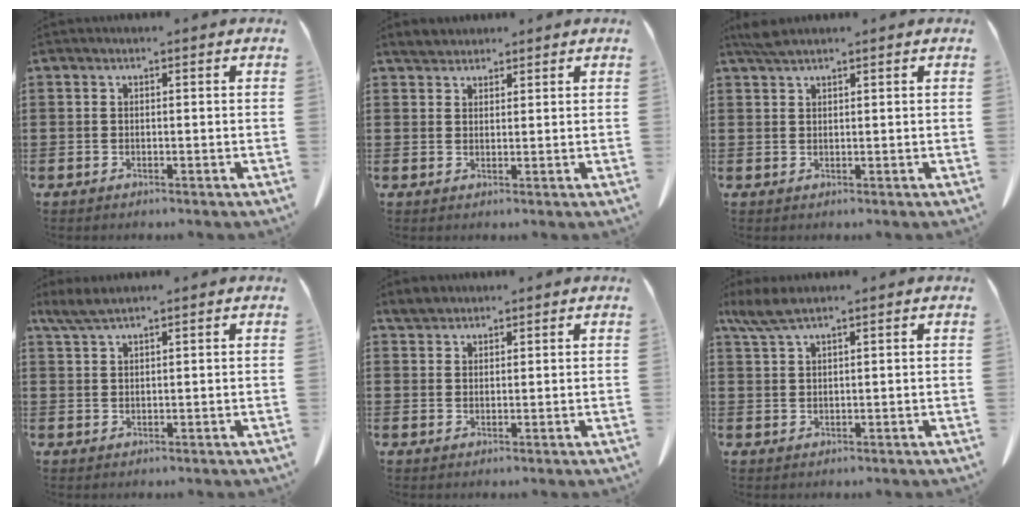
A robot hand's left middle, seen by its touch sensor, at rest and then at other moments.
{"total": 2.2, "force": [2.1, 0.6, 0.2], "torque": [-0.010, 0.004, 0.043]}
{"total": 2.0, "force": [1.8, 0.2, 1.0], "torque": [-0.025, -0.002, 0.034]}
{"total": 2.8, "force": [2.1, 0.3, 1.8], "torque": [-0.040, -0.001, 0.041]}
{"total": 2.3, "force": [2.2, 0.6, 0.3], "torque": [-0.013, 0.004, 0.045]}
{"total": 3.9, "force": [2.9, 0.5, 2.7], "torque": [-0.066, -0.004, 0.052]}